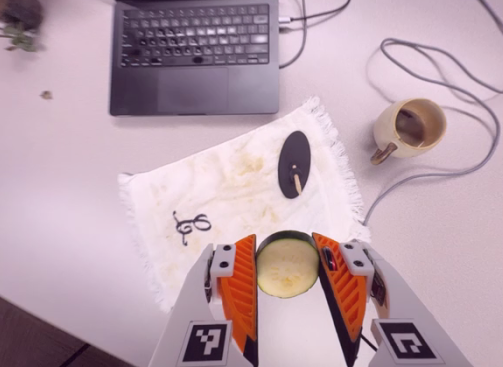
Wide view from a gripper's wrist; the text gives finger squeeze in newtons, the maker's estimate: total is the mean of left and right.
{"total": 9.3, "left": 9.2, "right": 9.4}